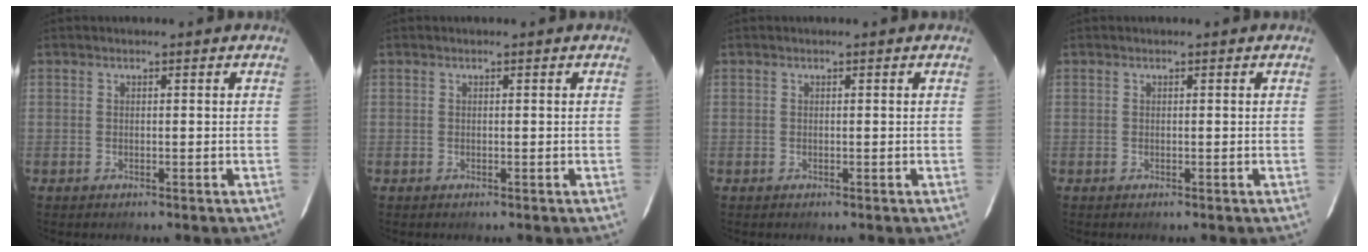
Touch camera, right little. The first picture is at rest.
{"total": 0.0}
{"total": 0.0}
{"total": 0.0}